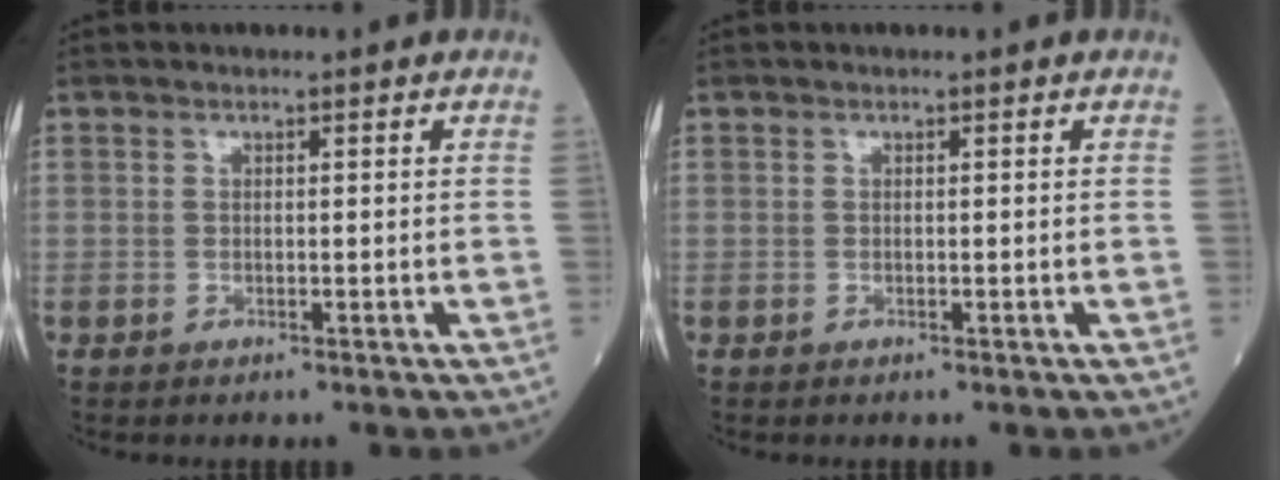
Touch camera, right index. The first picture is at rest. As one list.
[{"total": 0.0}]